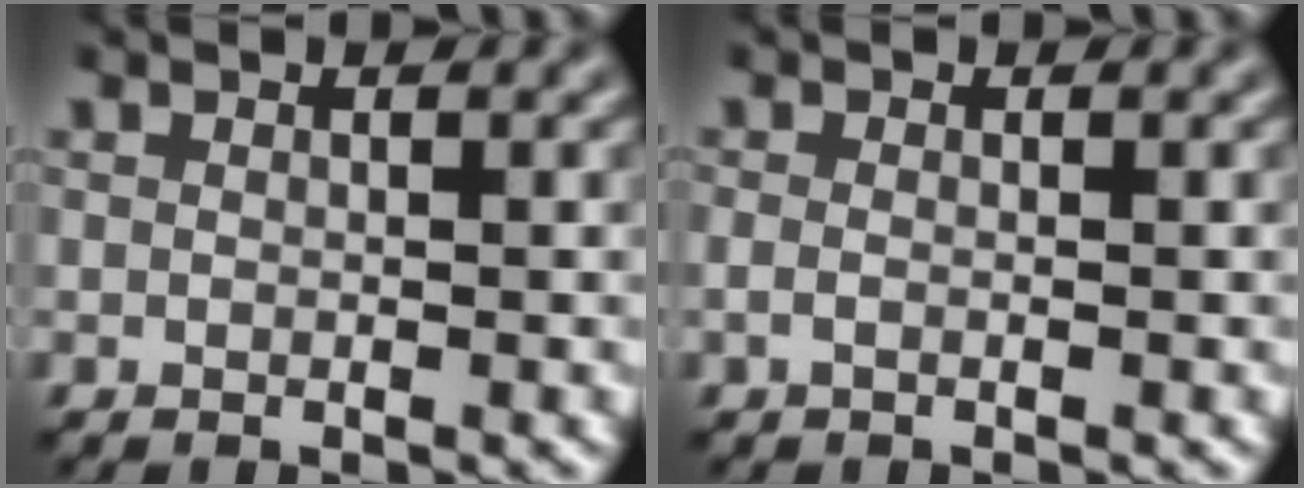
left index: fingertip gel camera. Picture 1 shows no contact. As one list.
[{"total": 0.8, "force": [-0.6, 0.1, 0.5], "torque": [-0.010, -0.003, -0.015]}]